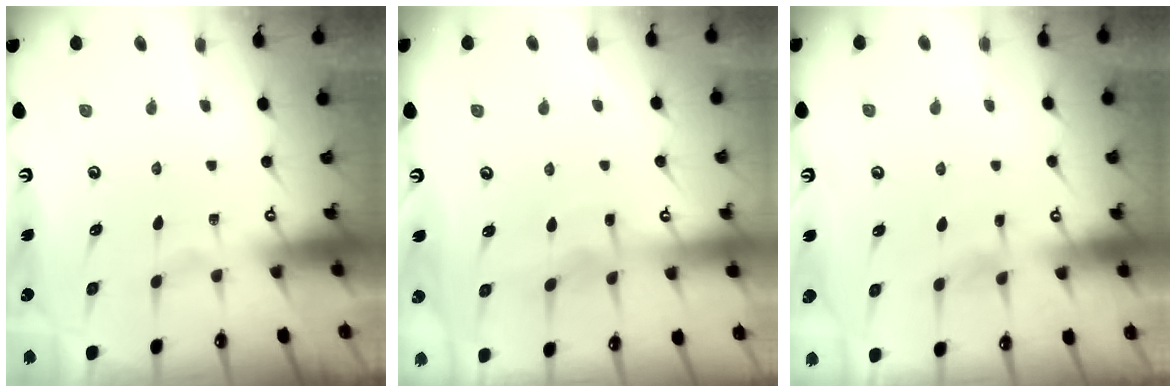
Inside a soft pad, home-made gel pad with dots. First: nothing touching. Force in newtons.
{"total": 2.8, "press": 2.8, "slide": 0.4}
{"total": 5.1, "press": 5.1, "slide": 0.6}